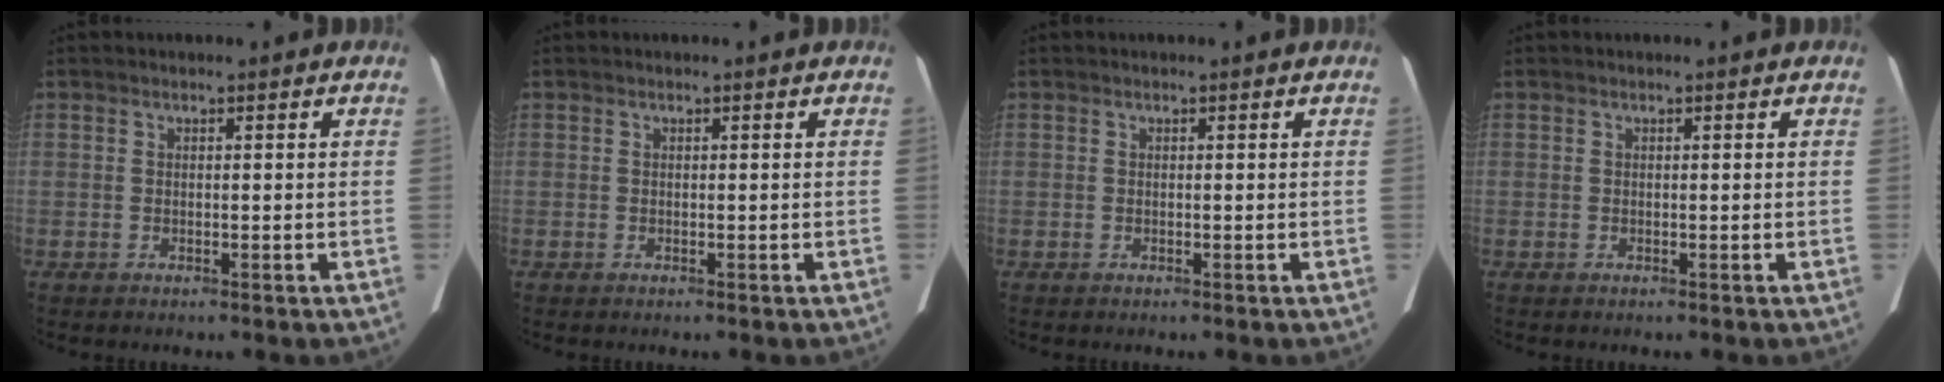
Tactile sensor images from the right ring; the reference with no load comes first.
{"total": 0.0}
{"total": 0.0}
{"total": 0.0}